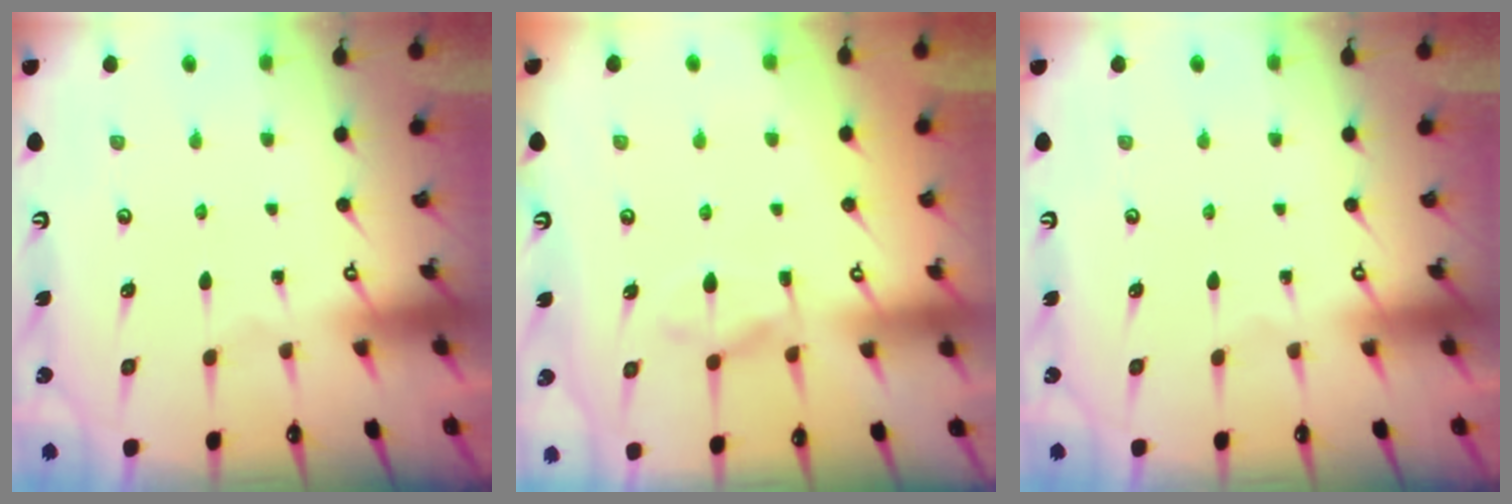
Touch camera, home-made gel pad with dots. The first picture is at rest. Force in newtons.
{"total": 2.0, "press": 1.5, "slide": 1.3}
{"total": 0.0}